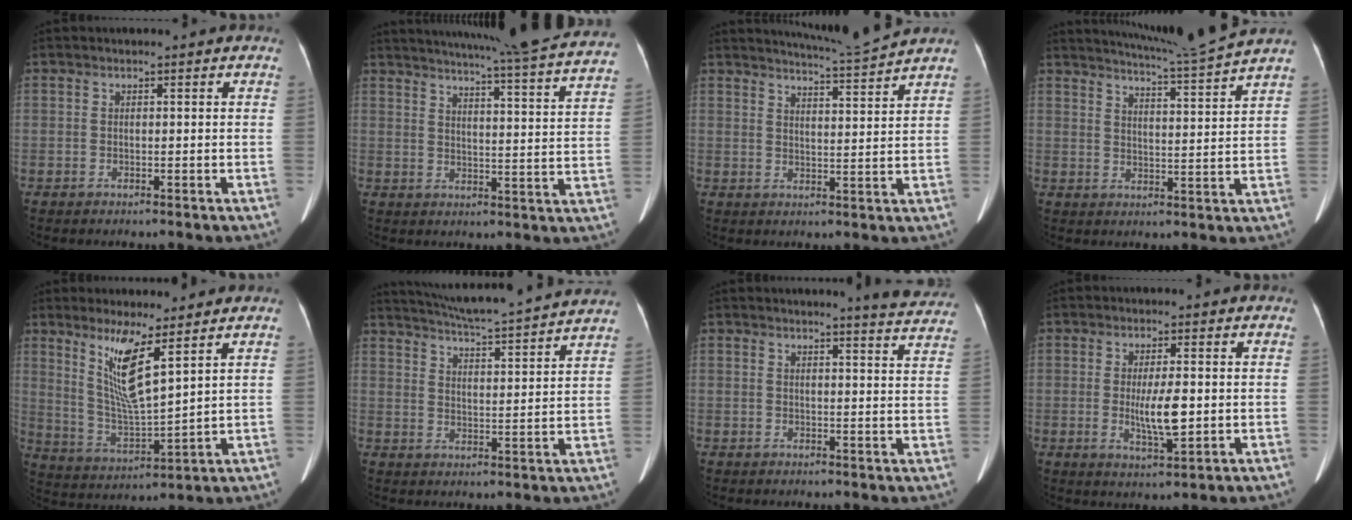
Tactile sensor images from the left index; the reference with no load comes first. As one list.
[{"total": 26.3, "force": [23.9, -0.7, 11.0], "torque": [-0.171, -0.062, 0.285]}, {"total": 7.0, "force": [6.6, -2.0, 0.8], "torque": [-0.028, -0.021, 0.099]}, {"total": 10.2, "force": [9.4, -3.1, 2.4], "torque": [-0.050, -0.037, 0.136]}, {"total": 9.1, "force": [5.0, 0.4, 7.6], "torque": [-0.150, -0.019, 0.101]}, {"total": 20.1, "force": [18.5, -0.7, 7.8], "torque": [-0.137, -0.014, 0.249]}, {"total": 8.6, "force": [8.4, -0.3, 2.1], "torque": [-0.017, -0.044, 0.071]}, {"total": 5.7, "force": [-0.4, 1.2, 5.5], "torque": [-0.100, -0.010, -0.006]}]